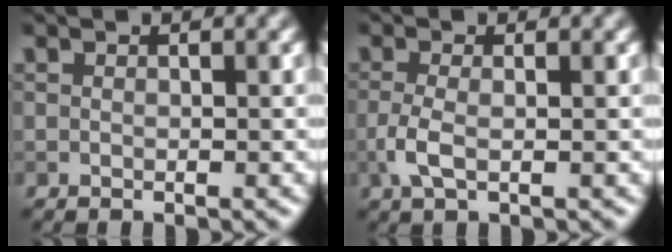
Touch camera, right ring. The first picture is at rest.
{"total": 2.3, "force": [-0.6, 0.8, 2.1], "torque": [-0.051, -0.002, -0.017]}